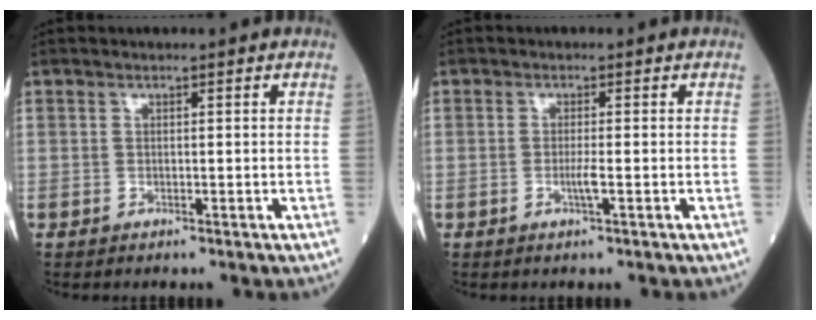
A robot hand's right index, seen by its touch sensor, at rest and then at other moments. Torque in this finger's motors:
{"motor_torque": [0.75, -0.03, 0.34, 0.08]}